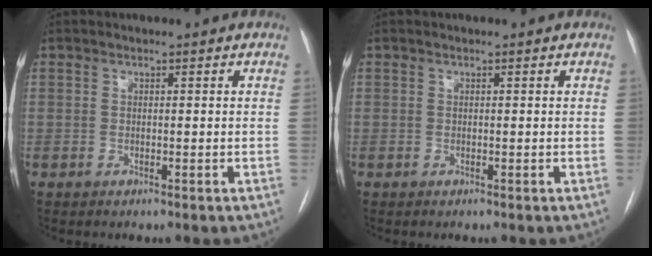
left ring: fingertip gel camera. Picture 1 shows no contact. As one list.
[{"total": 0.0}]